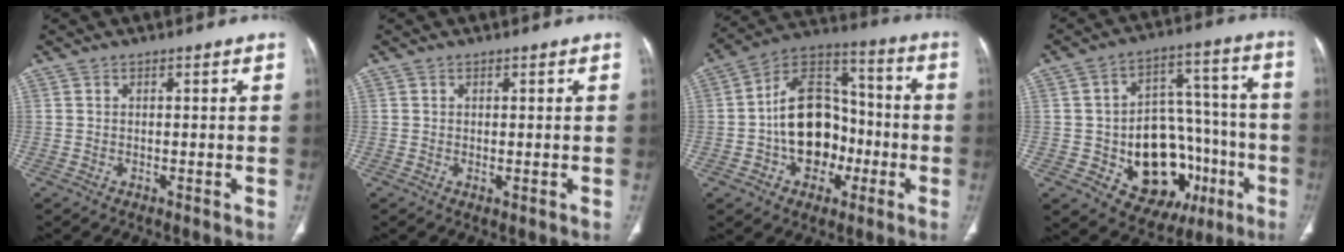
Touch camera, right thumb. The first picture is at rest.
{"total": 0.5, "force": [0.0, 0.2, 0.5], "torque": [-0.013, -0.004, 0.002]}
{"total": 17.2, "force": [-3.3, 12.4, 11.4], "torque": [-0.141, 0.044, -0.058]}
{"total": 22.0, "force": [-6.6, 14.9, 14.9], "torque": [-0.160, 0.046, -0.074]}